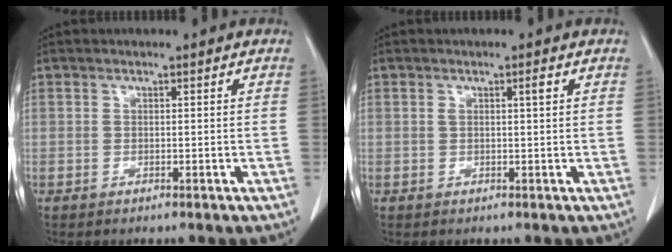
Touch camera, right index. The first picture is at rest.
{"total": 1.5, "force": [0.6, 0.1, 1.4], "torque": [-0.024, 0.005, 0.011]}